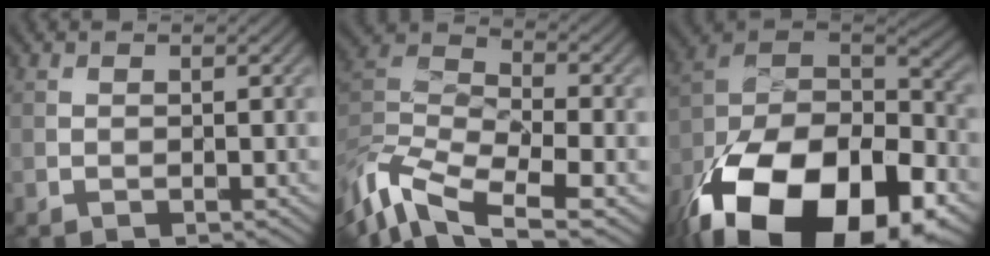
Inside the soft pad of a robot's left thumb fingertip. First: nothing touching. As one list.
[{"total": 12.9, "force": [-7.1, 5.1, 9.5], "torque": [-0.221, -0.016, -0.139]}, {"total": 23.3, "force": [-13.7, 11.9, 14.6], "torque": [-0.301, -0.077, -0.193]}]